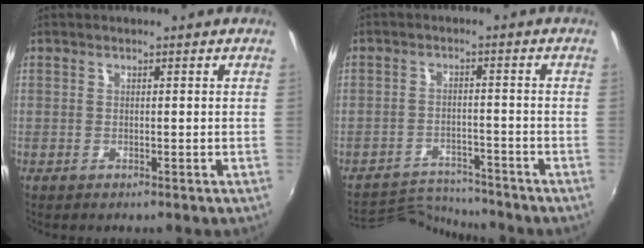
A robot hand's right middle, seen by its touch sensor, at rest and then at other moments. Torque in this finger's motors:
{"motor_torque": [-1.91, 0.08, -0.37, -0.21]}